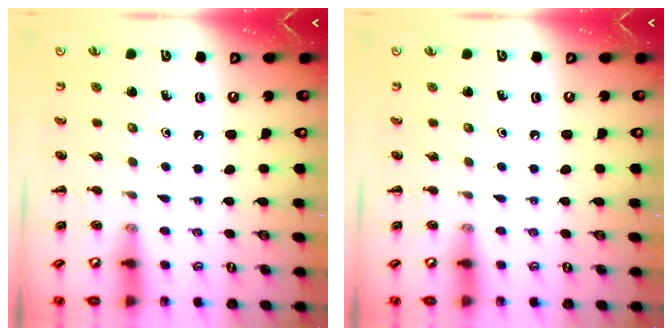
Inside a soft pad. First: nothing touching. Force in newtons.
{"total": 0.0}